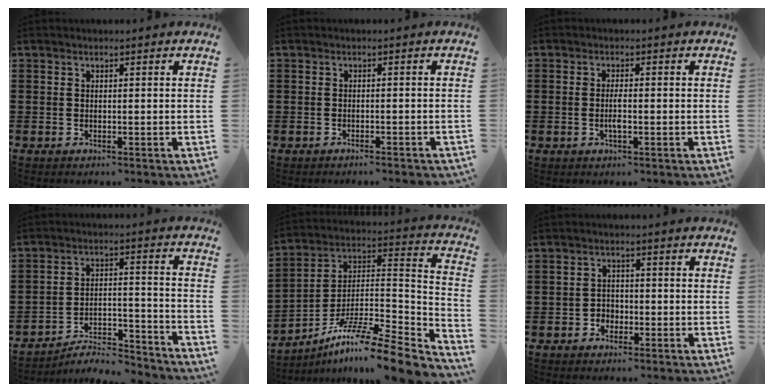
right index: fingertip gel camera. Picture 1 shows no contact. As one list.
[{"total": 1.1, "force": [-1.0, 0.0, 0.3], "torque": [-0.010, 0.000, -0.020]}, {"total": 2.1, "force": [-0.6, 0.5, 2.0], "torque": [-0.044, 0.001, -0.015]}, {"total": 5.9, "force": [-5.6, 0.8, 1.6], "torque": [-0.023, 0.005, -0.110]}, {"total": 11.4, "force": [-9.2, 0.9, 6.8], "torque": [-0.114, 0.004, -0.179]}, {"total": 2.3, "force": [-1.4, 1.7, 0.5], "torque": [-0.017, 0.003, -0.032]}]